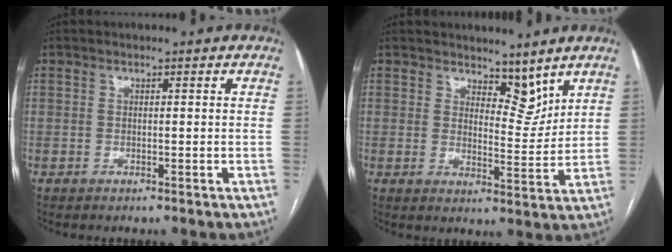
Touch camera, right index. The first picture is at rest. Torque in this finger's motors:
{"motor_torque": [-0.03, 0.05, 0.02, -0.01]}